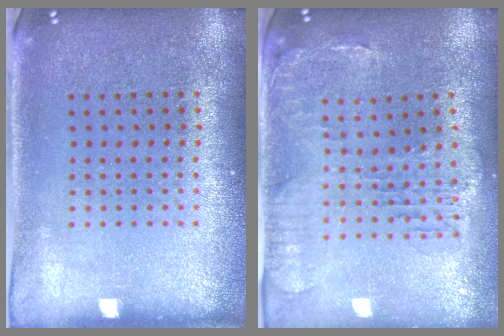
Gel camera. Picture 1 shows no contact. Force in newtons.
{"total": 1.2, "press": 1.1, "slide": 0.4}